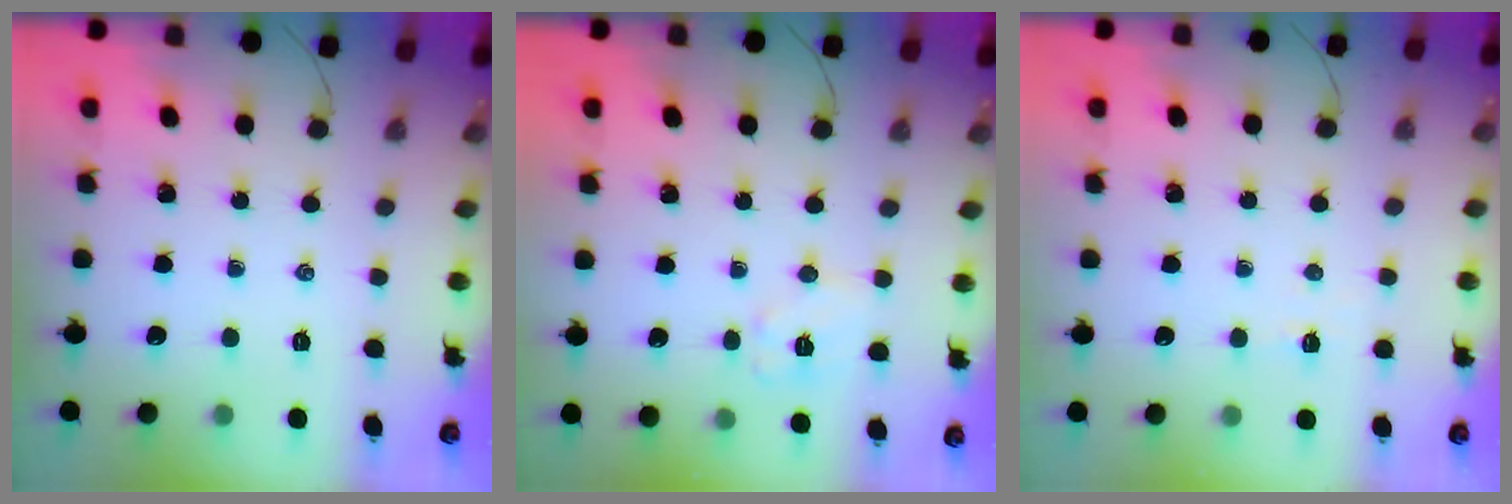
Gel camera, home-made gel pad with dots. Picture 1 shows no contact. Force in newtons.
{"total": 6.5, "press": 6.5, "slide": 0.4}
{"total": 2.6, "press": 2.5, "slide": 0.8}